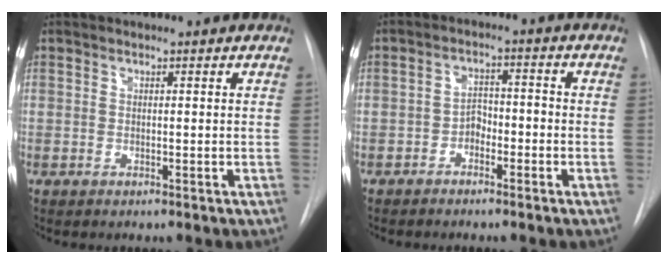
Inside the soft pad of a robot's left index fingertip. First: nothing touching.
{"total": 3.2, "force": [-2.0, 1.9, 1.8], "torque": [-0.027, 0.012, -0.035]}